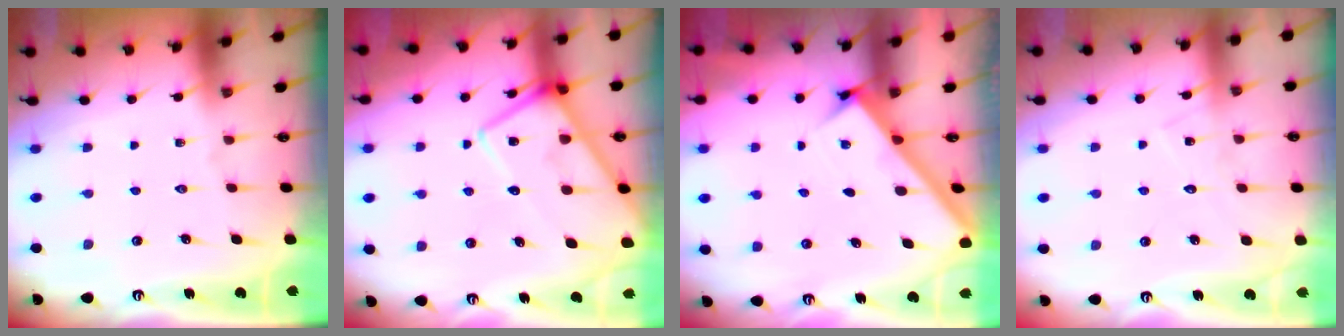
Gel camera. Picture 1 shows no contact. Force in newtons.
{"total": 13.6, "press": 13.5, "slide": 1.4}
{"total": 2.5, "press": 2.5, "slide": 0.3}
{"total": 8.1, "press": 8.0, "slide": 0.3}